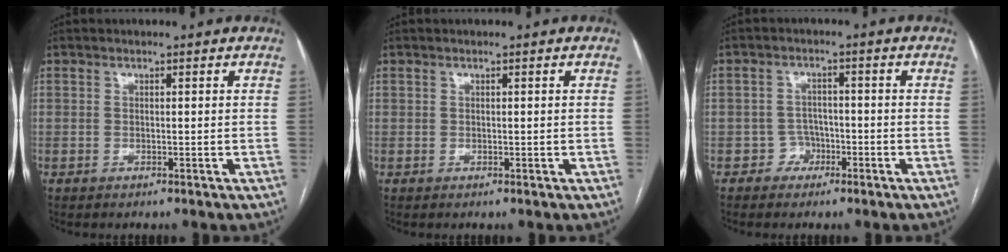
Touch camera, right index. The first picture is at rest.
{"total": 0.0}
{"total": 3.0, "force": [-1.5, 2.7, -0.1], "torque": [0.012, 0.016, -0.027]}